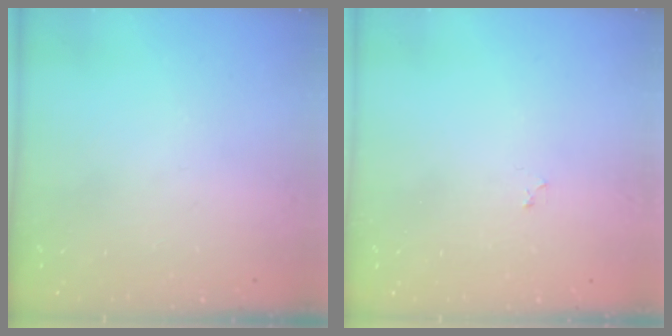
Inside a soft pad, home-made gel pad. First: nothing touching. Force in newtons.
{"total": 2.2, "press": 2.1, "slide": 0.3}